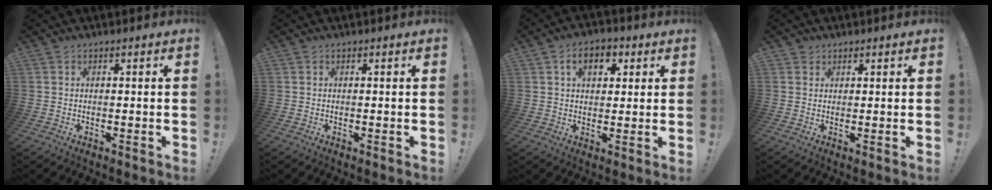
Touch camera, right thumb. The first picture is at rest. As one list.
[{"total": 0.0}, {"total": 7.5, "force": [2.7, 5.0, 4.9], "torque": [-0.072, 0.008, 0.047]}, {"total": 1.5, "force": [1.1, 1.0, 0.2], "torque": [-0.006, -0.001, 0.021]}]